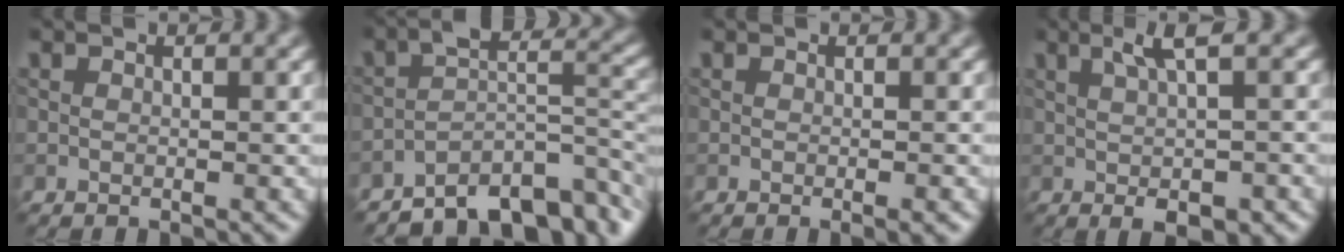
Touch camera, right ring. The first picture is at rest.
{"total": 8.4, "force": [-5.4, 3.4, 5.4], "torque": [-0.060, 0.002, -0.093]}
{"total": 1.1, "force": [-0.4, 0.2, 1.0], "torque": [-0.010, -0.003, -0.007]}
{"total": 4.5, "force": [0.6, 1.1, 4.3], "torque": [-0.060, 0.003, 0.012]}